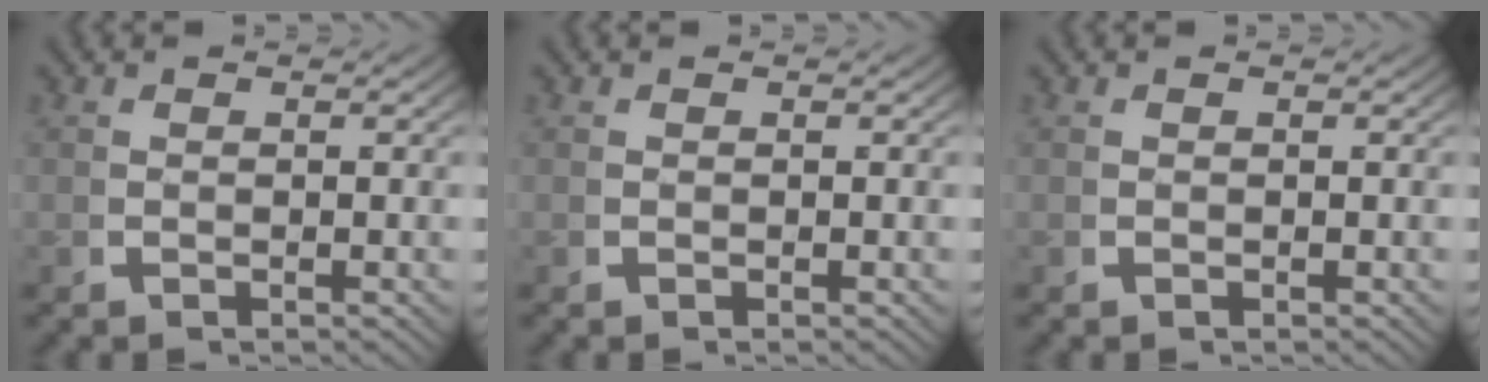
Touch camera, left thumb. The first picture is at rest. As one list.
[{"total": 0.0}, {"total": 0.0}]